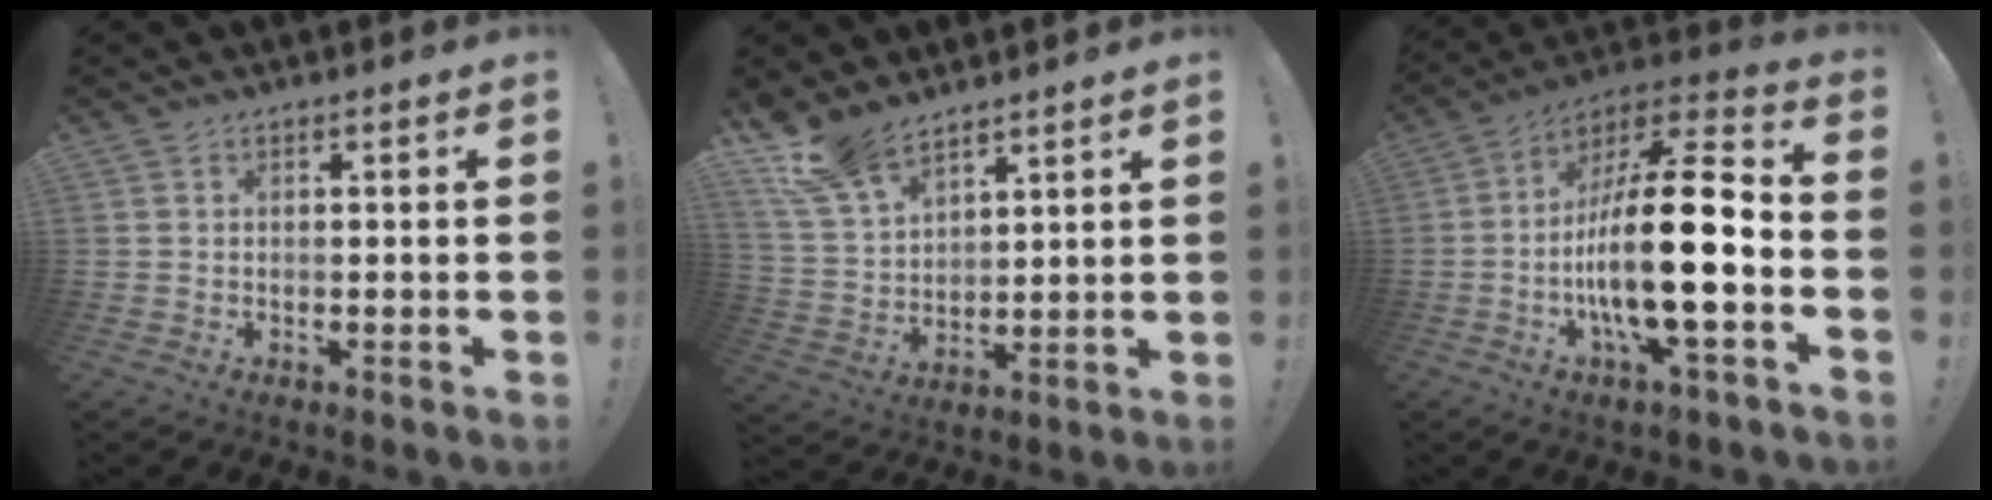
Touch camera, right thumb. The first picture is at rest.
{"total": 11.4, "force": [9.1, 5.1, 4.5], "torque": [-0.097, -0.057, 0.179]}
{"total": 23.6, "force": [-4.5, 6.3, 22.3], "torque": [-0.401, 0.020, -0.078]}